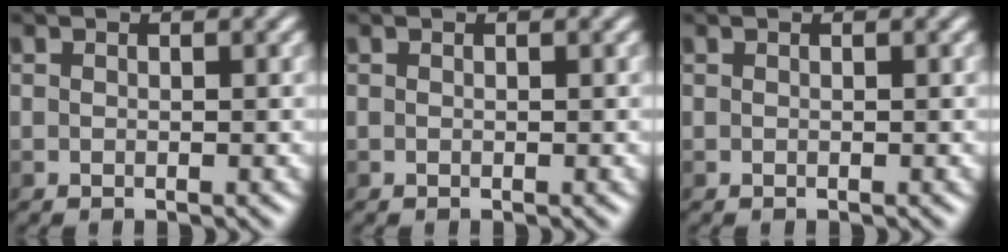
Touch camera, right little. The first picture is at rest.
{"total": 0.0}
{"total": 0.0}